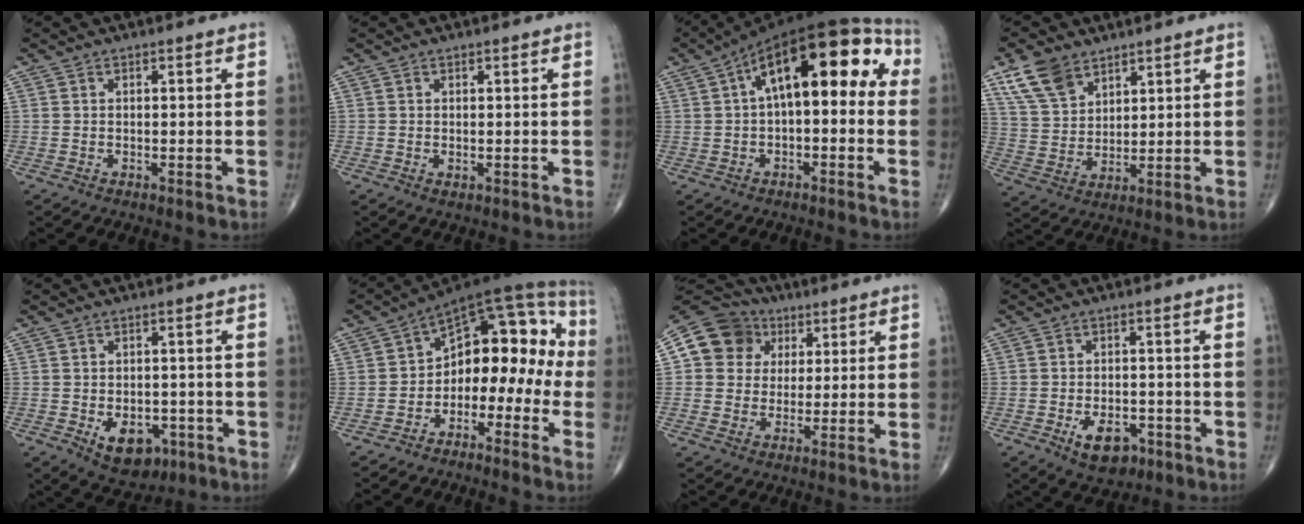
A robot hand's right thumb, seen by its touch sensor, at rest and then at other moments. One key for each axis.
{"total": 0.6, "fx": 0.0, "fy": 0.3, "fz": 0.5, "tx": -0.004, "ty": -0.001, "tz": 0.002}
{"total": 18.9, "fx": 3.0, "fy": 8.5, "fz": 16.6, "tx": -0.220, "ty": 0.050, "tz": 0.031}
{"total": 9.3, "fx": 6.1, "fy": 5.4, "fz": 4.5, "tx": -0.075, "ty": -0.020, "tz": 0.128}
{"total": 8.3, "fx": -3.2, "fy": 5.5, "fz": 5.3, "tx": -0.051, "ty": 0.010, "tz": -0.032}
{"total": 15.0, "fx": -3.4, "fy": 9.8, "fz": 10.8, "tx": -0.096, "ty": 0.091, "tz": -0.062}
{"total": 11.3, "fx": 3.3, "fy": 10.1, "fz": 3.8, "tx": -0.045, "ty": 0.009, "tz": 0.049}
{"total": 6.9, "fx": -3.2, "fy": 4.1, "fz": 4.5, "tx": -0.052, "ty": 0.012, "tz": -0.045}